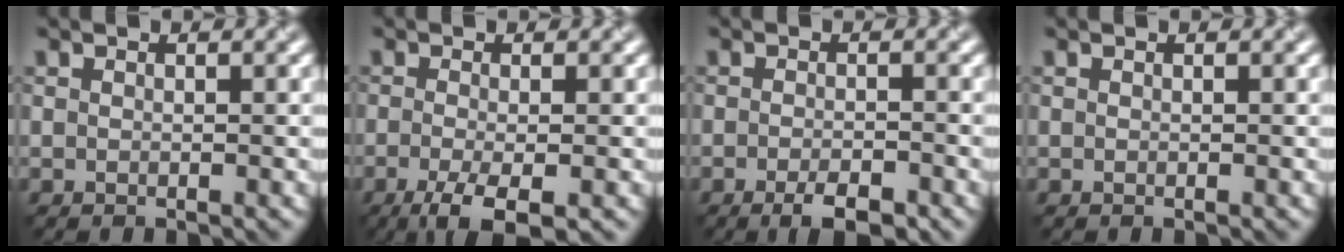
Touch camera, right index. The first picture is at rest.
{"total": 4.1, "force": [-2.0, 1.0, 3.4], "torque": [-0.065, -0.006, -0.042]}
{"total": 3.0, "force": [-1.8, 0.9, 2.3], "torque": [-0.039, -0.003, -0.031]}
{"total": 0.0}